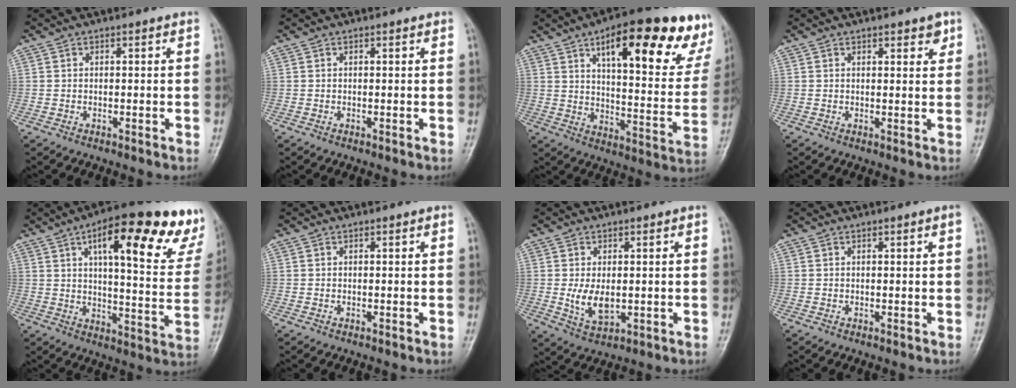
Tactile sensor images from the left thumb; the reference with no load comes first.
{"total": 0.0}
{"total": 26.4, "force": [14.4, 8.6, 20.5], "torque": [-0.240, -0.034, 0.202]}
{"total": 3.1, "force": [2.0, 1.3, 2.0], "torque": [-0.010, -0.009, 0.024]}
{"total": 25.3, "force": [13.2, 7.5, 20.2], "torque": [-0.245, -0.029, 0.177]}
{"total": 0.0}
{"total": 5.6, "force": [-0.1, 3.3, 4.5], "torque": [-0.078, -0.014, 0.008]}
{"total": 0.9, "force": [0.5, 0.0, 0.8], "torque": [-0.010, 0.000, 0.006]}